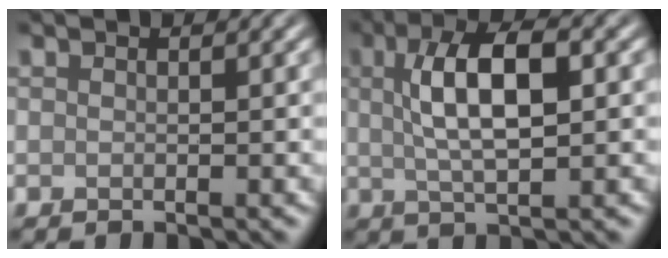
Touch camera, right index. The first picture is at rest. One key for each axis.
{"total": 6.6, "fx": 1.3, "fy": 2.3, "fz": 6.0, "tx": -0.105, "ty": 0.012, "tz": 0.023}